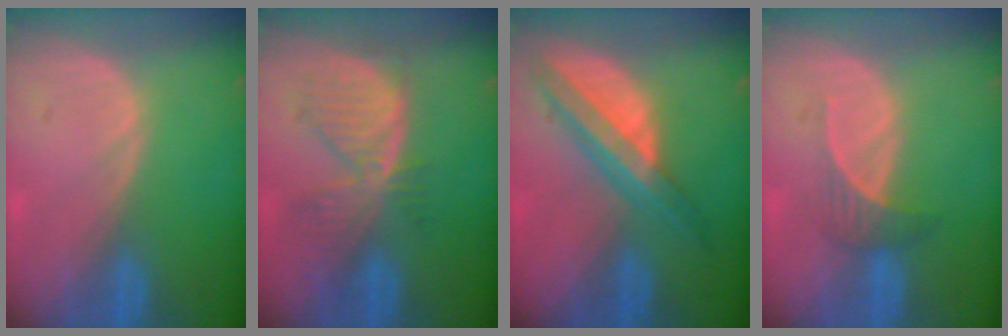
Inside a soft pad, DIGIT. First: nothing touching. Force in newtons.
{"total": 7.2, "press": 6.5, "slide": 3.1}
{"total": 7.9, "press": 6.6, "slide": 4.3}
{"total": 2.8, "press": 2.7, "slide": 0.9}